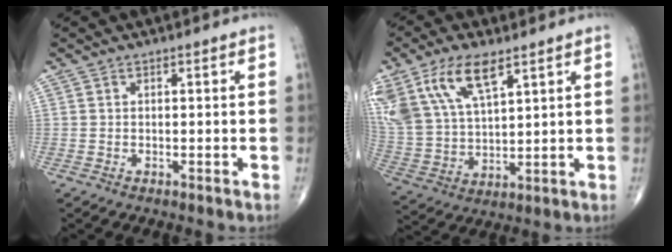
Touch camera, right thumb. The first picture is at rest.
{"total": 17.4, "force": [9.4, 8.3, 12.2], "torque": [-0.257, -0.016, 0.190]}